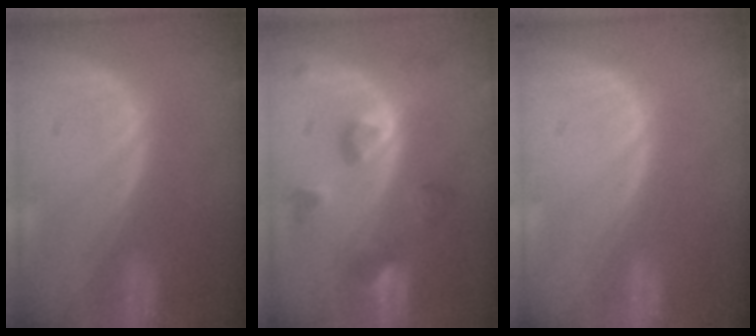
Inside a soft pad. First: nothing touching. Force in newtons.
{"total": 7.4, "press": 6.9, "slide": 2.8}
{"total": 0.0}